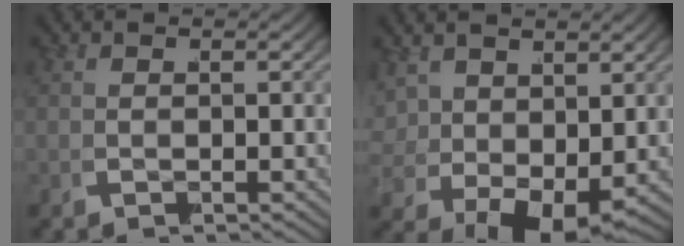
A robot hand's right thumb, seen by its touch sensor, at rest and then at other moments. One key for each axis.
{"total": 4.0, "fx": 1.2, "fy": 2.4, "fz": 2.9, "tx": -0.062, "ty": -0.024, "tz": 0.037}